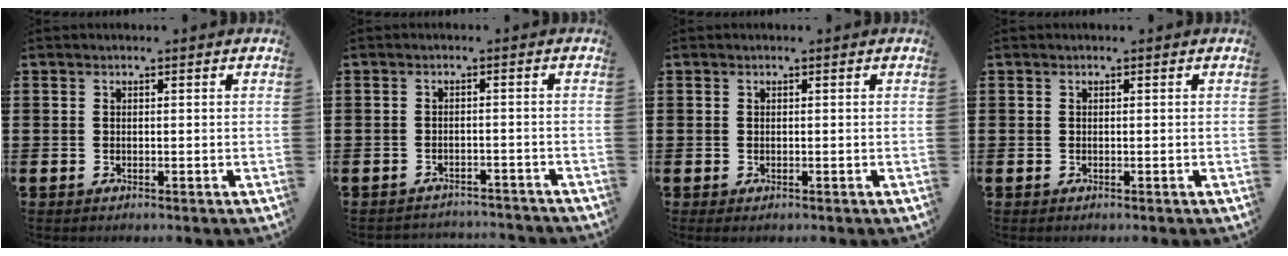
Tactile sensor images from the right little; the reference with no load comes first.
{"total": 1.8, "force": [-1.8, 0.0, -0.2], "torque": [-0.003, 0.003, -0.039]}
{"total": 0.0}
{"total": 0.0}